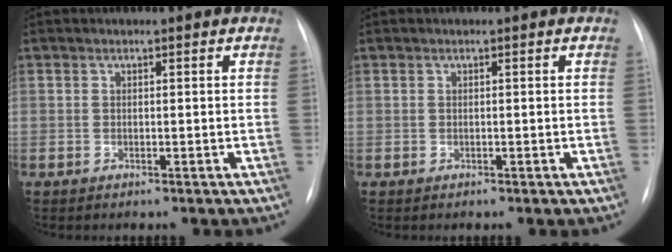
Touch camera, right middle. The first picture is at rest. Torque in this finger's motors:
{"motor_torque": [-0.09, 0.06, 0.04, -0.01]}